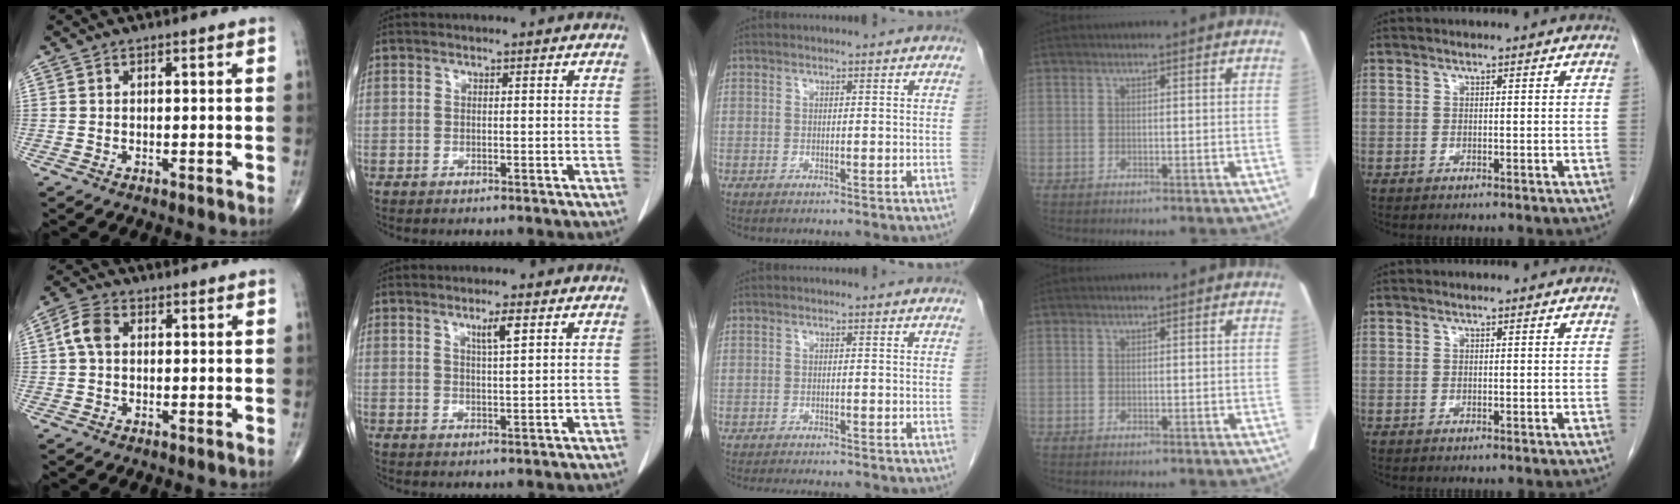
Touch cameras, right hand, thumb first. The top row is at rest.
{"thumb": {"total": 4.9, "force": [0.7, 3.4, 3.5], "torque": [-0.074, 0.015, 0.009]}, "index": {"total": 2.9, "force": [1.5, 0.1, 2.5], "torque": [-0.045, -0.003, 0.026]}, "middle": {"total": 6.7, "force": [-6.1, 1.0, 2.5], "torque": [-0.030, -0.008, -0.084]}}